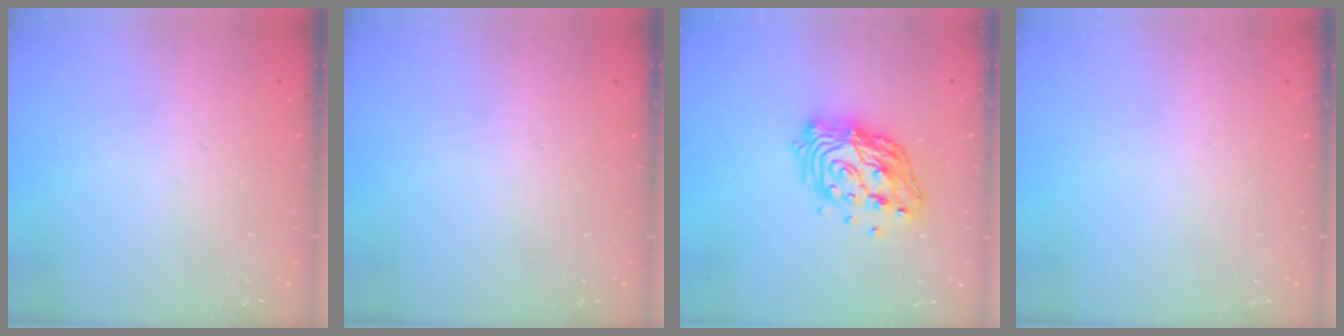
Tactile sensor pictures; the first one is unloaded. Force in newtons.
{"total": 0.0}
{"total": 18.0, "press": 17.9, "slide": 1.6}
{"total": 0.0}